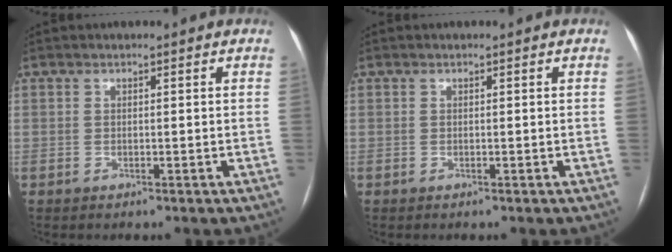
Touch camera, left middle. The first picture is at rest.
{"total": 0.0}